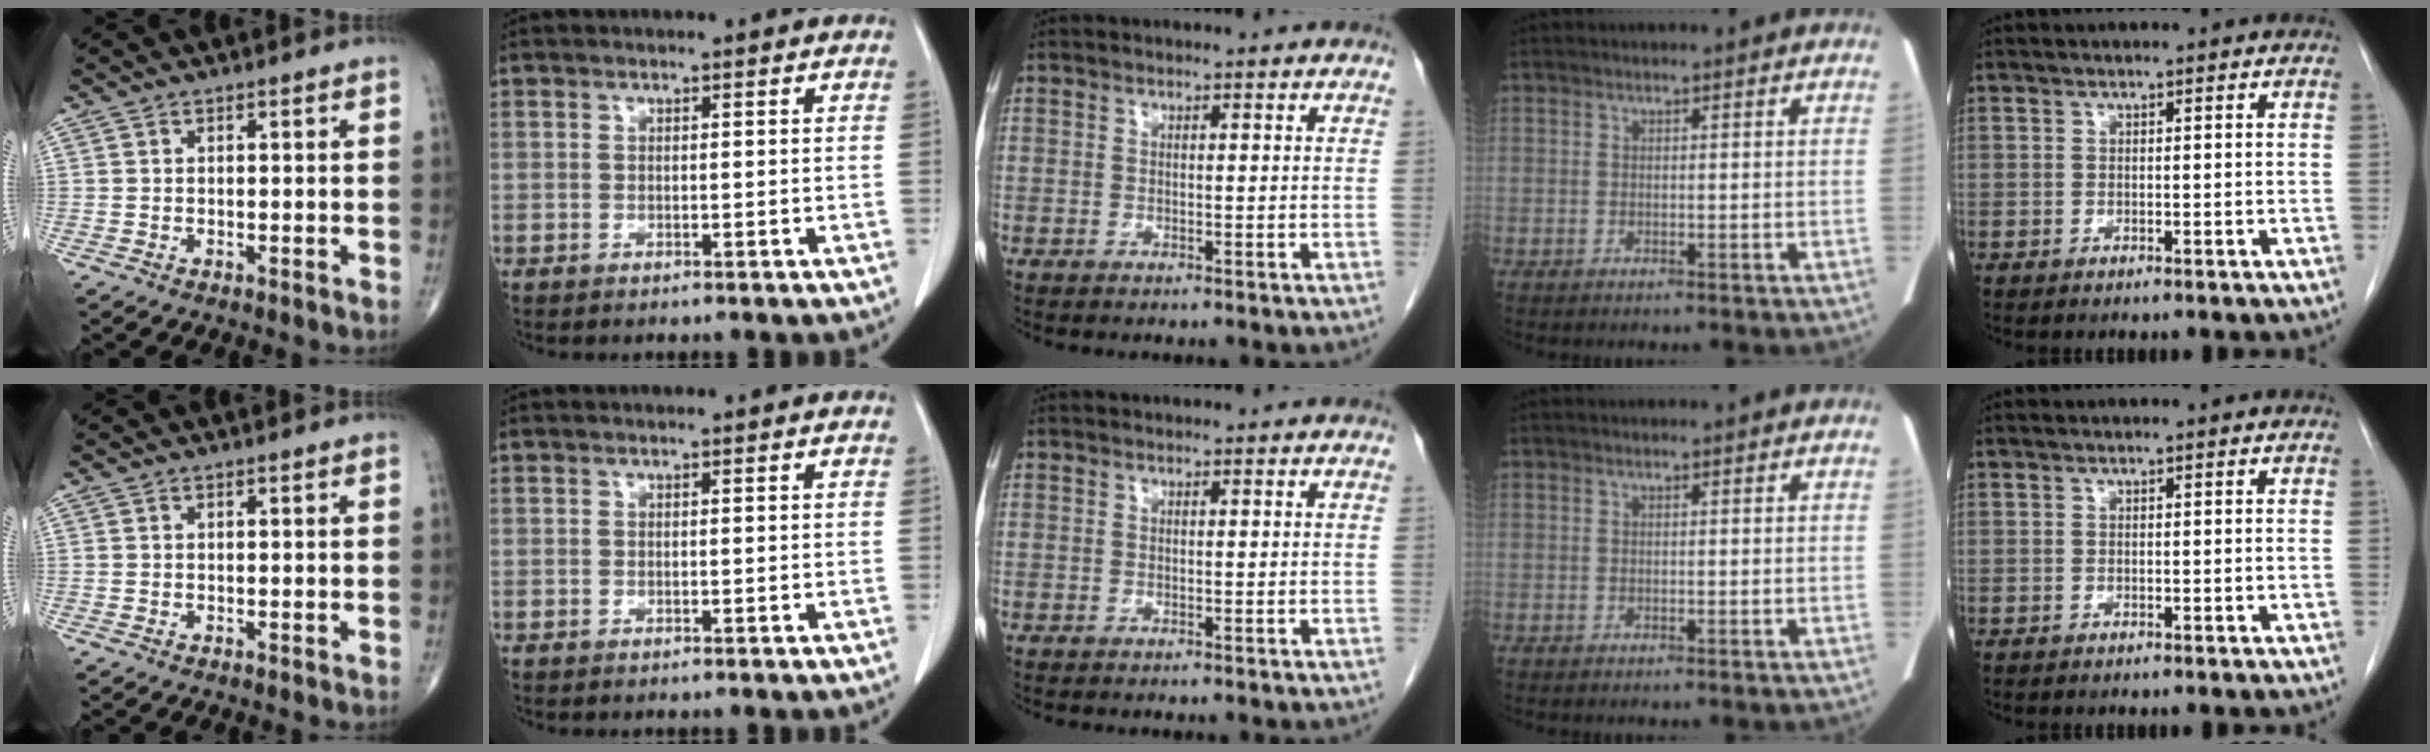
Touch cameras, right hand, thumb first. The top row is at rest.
{}